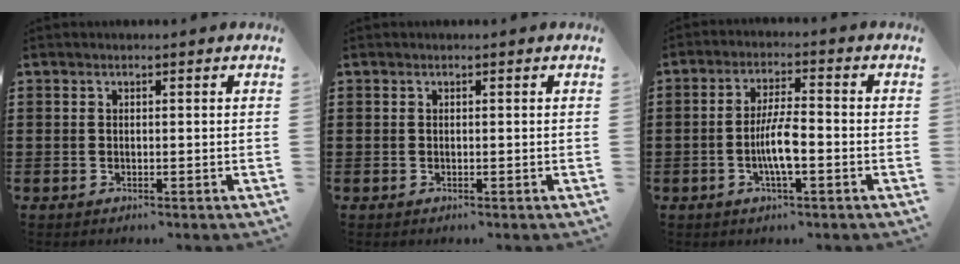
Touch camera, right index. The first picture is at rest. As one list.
[{"total": 0.0}, {"total": 6.0, "force": [-1.6, 1.4, 5.6], "torque": [-0.116, -0.001, -0.035]}]